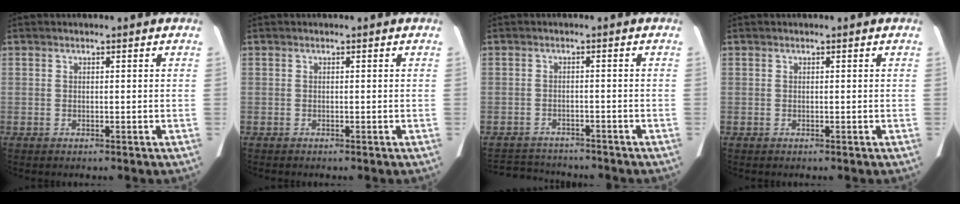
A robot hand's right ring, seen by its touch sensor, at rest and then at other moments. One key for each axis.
{"total": 0.0}
{"total": 8.1, "fx": -7.7, "fy": 1.6, "fz": 1.7, "tx": -0.037, "ty": 0.004, "tz": -0.110}
{"total": 0.0}